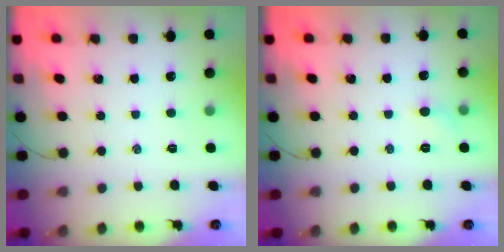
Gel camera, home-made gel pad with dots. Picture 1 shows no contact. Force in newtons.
{"total": 3.7, "press": 3.5, "slide": 1.2}